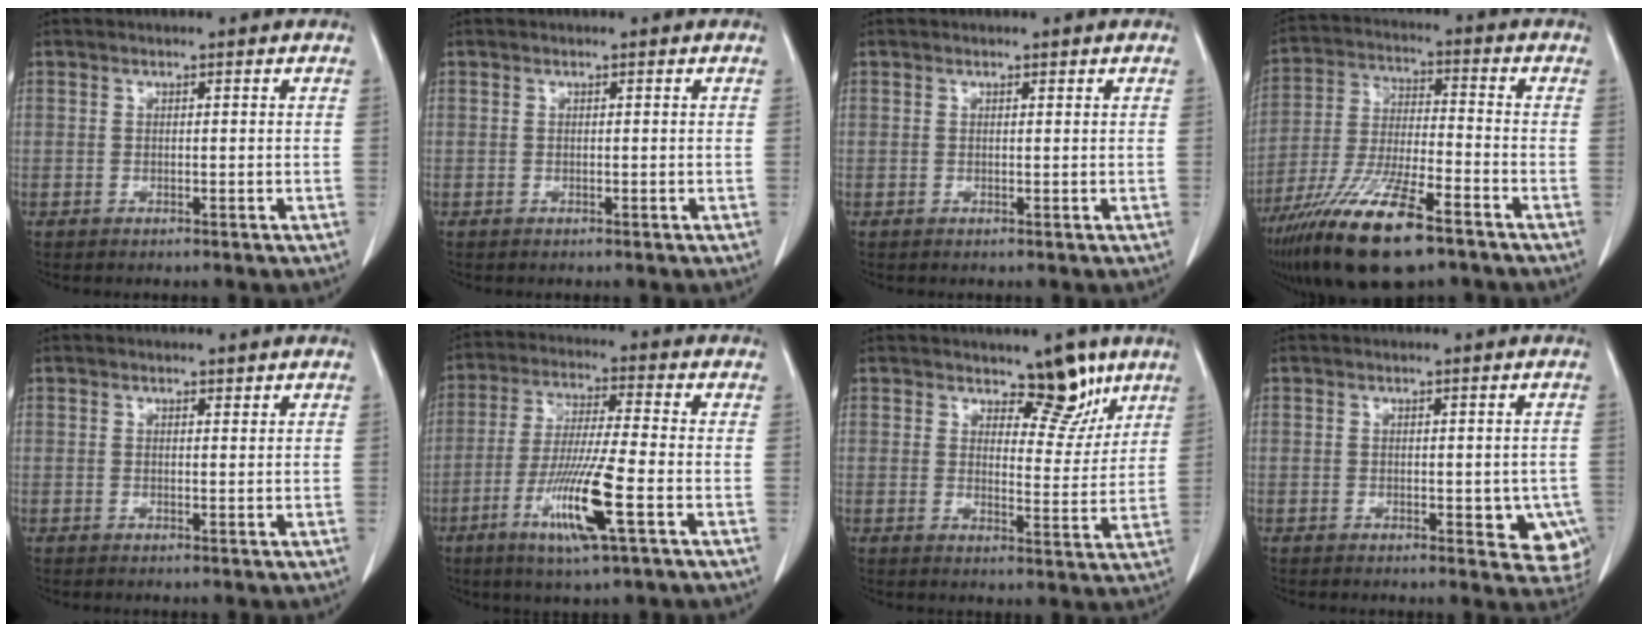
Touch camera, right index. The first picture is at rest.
{"total": 0.0}
{"total": 0.0}
{"total": 16.6, "force": [-10.8, 3.2, 12.2], "torque": [-0.253, -0.040, -0.199]}
{"total": 0.8, "force": [0.7, 0.2, 0.3], "torque": [-0.008, -0.005, 0.010]}
{"total": 11.7, "force": [-4.4, 0.0, 10.8], "torque": [-0.210, -0.020, -0.083]}
{"total": 7.0, "force": [5.1, 2.9, 3.9], "torque": [-0.034, -0.012, 0.073]}
{"total": 6.4, "force": [-1.6, 3.3, 5.2], "torque": [-0.036, -0.003, -0.017]}